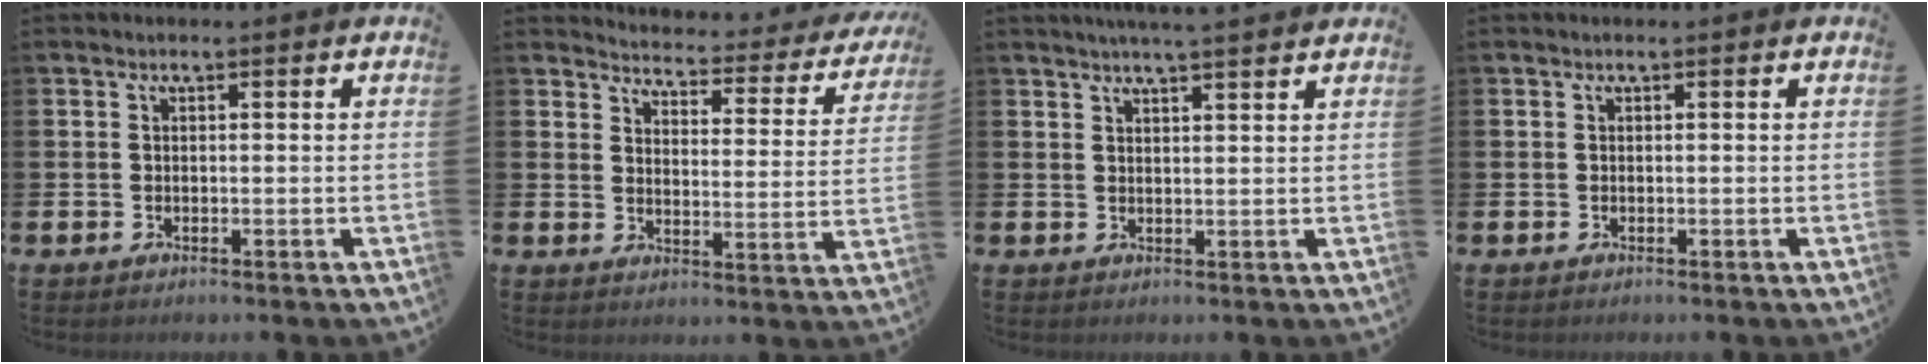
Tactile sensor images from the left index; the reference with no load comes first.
{"total": 3.4, "force": [3.2, 0.8, 0.6], "torque": [-0.029, -0.036, 0.045]}
{"total": 3.4, "force": [3.3, -0.4, 1.0], "torque": [-0.018, -0.014, 0.058]}
{"total": 0.0}